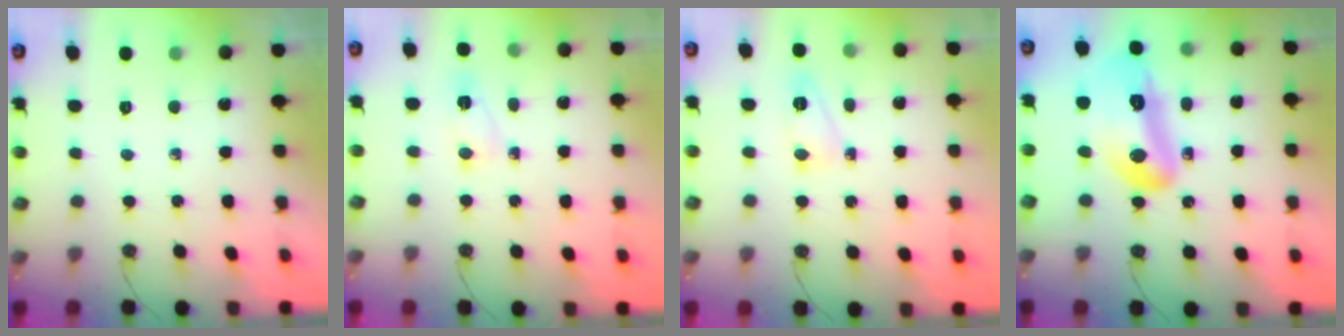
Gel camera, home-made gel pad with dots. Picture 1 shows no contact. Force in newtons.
{"total": 3.2, "press": 3.2, "slide": 0.4}
{"total": 5.6, "press": 5.6, "slide": 0.4}
{"total": 15.7, "press": 15.6, "slide": 1.8}